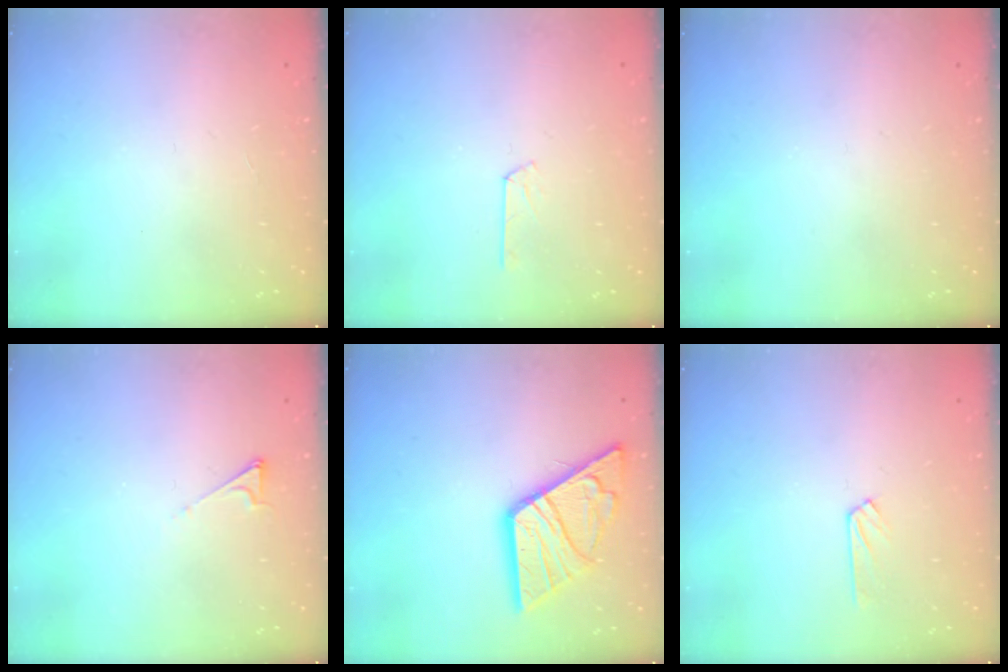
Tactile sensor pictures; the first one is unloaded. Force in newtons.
{"total": 2.8, "press": 2.8, "slide": 0.3}
{"total": 0.0}
{"total": 2.5, "press": 2.5, "slide": 0.3}
{"total": 13.3, "press": 13.3, "slide": 0.9}
{"total": 4.9, "press": 4.8, "slide": 0.6}